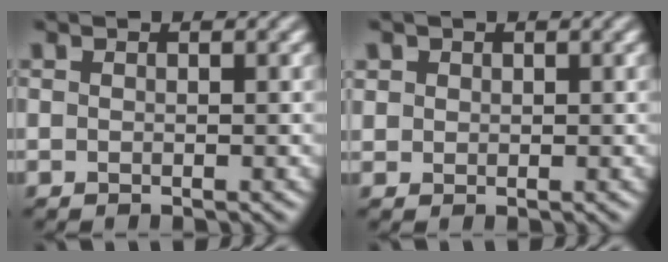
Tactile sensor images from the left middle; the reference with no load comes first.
{"total": 1.1, "force": [0.7, 0.8, -0.3], "torque": [0.005, 0.001, 0.010]}